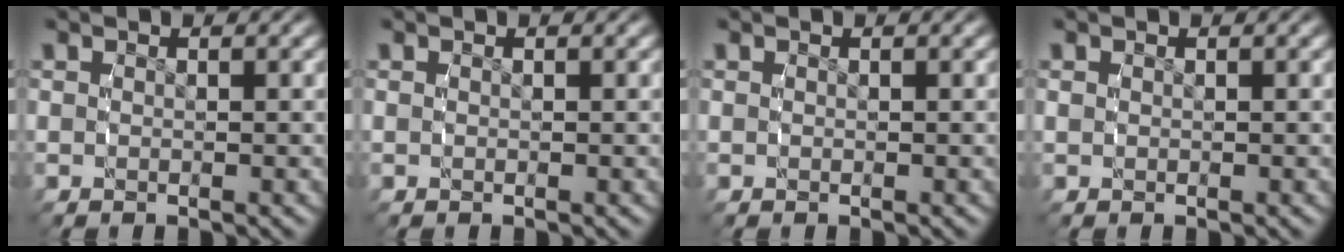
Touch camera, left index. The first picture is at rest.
{"total": 0.0}
{"total": 0.0}
{"total": 0.5, "force": [0.0, 0.5, 0.1], "torque": [-0.003, -0.003, 0.003]}